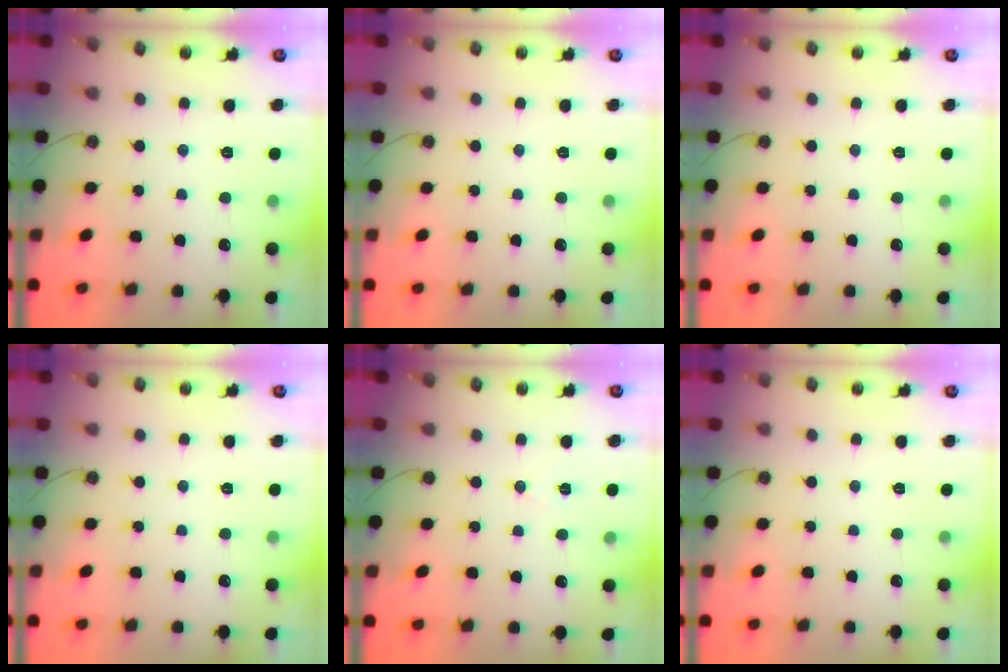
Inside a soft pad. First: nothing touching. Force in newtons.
{"total": 0.0}
{"total": 0.0}
{"total": 0.0}
{"total": 4.5, "press": 2.6, "slide": 3.7}
{"total": 0.0}